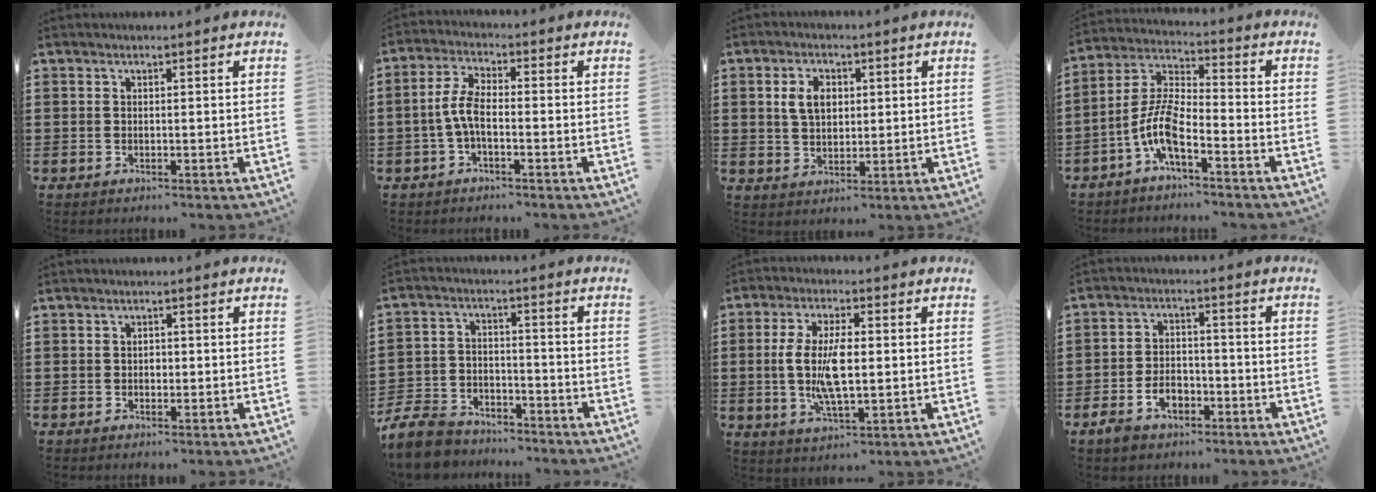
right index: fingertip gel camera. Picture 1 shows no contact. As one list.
[{"total": 5.1, "force": [-1.2, 1.8, 4.6], "torque": [-0.110, -0.003, -0.030]}, {"total": 4.7, "force": [1.1, 3.2, 3.3], "torque": [-0.074, 0.014, 0.017]}, {"total": 7.9, "force": [-4.5, 2.2, 6.1], "torque": [-0.154, -0.015, -0.092]}, {"total": 0.9, "force": [-0.1, 0.7, 0.6], "torque": [-0.013, 0.001, -0.003]}, {"total": 7.8, "force": [-7.3, 2.1, 1.7], "torque": [-0.050, 0.017, -0.146]}, {"total": 9.4, "force": [0.0, 3.6, 8.8], "torque": [-0.191, -0.004, -0.008]}, {"total": 4.8, "force": [-2.7, 3.1, 2.5], "torque": [-0.050, 0.003, -0.057]}]